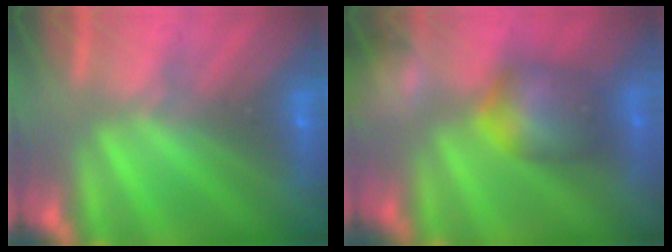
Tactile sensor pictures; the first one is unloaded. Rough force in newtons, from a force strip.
{"total": 6.0}